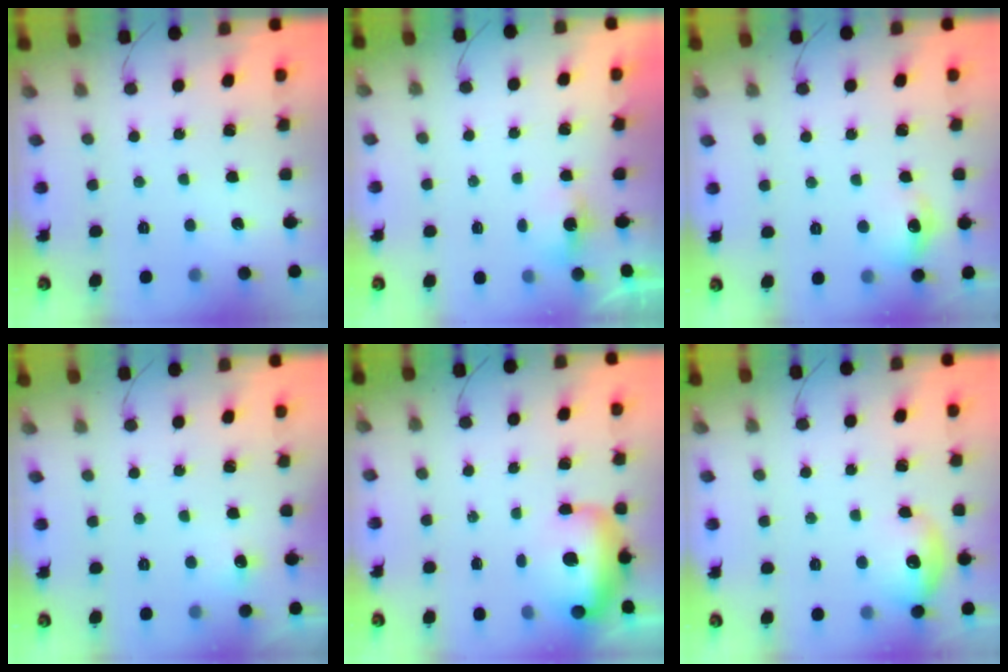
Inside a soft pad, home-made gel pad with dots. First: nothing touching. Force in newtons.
{"total": 2.9, "press": 2.8, "slide": 0.8}
{"total": 8.4, "press": 8.3, "slide": 1.4}
{"total": 4.7, "press": 4.5, "slide": 1.3}
{"total": 14.1, "press": 13.5, "slide": 4.1}
{"total": 10.3, "press": 10.1, "slide": 1.7}